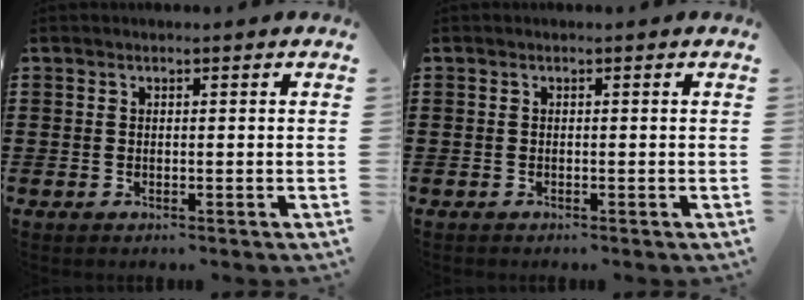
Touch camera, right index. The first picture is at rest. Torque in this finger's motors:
{"motor_torque": [-0.45, 1.25, -1.05, -0.21]}